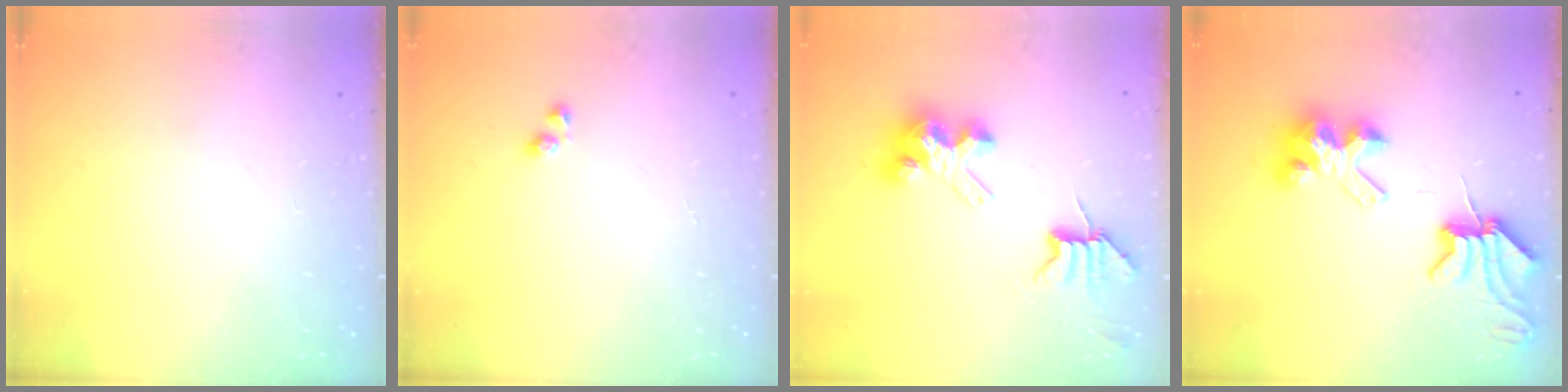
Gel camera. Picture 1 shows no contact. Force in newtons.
{"total": 2.4, "press": 2.0, "slide": 1.3}
{"total": 8.4, "press": 8.4, "slide": 0.6}
{"total": 8.8, "press": 8.8, "slide": 1.1}